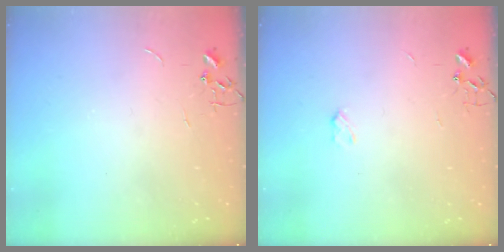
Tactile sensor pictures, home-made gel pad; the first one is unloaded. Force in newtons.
{"total": 2.5, "press": 2.4, "slide": 0.4}